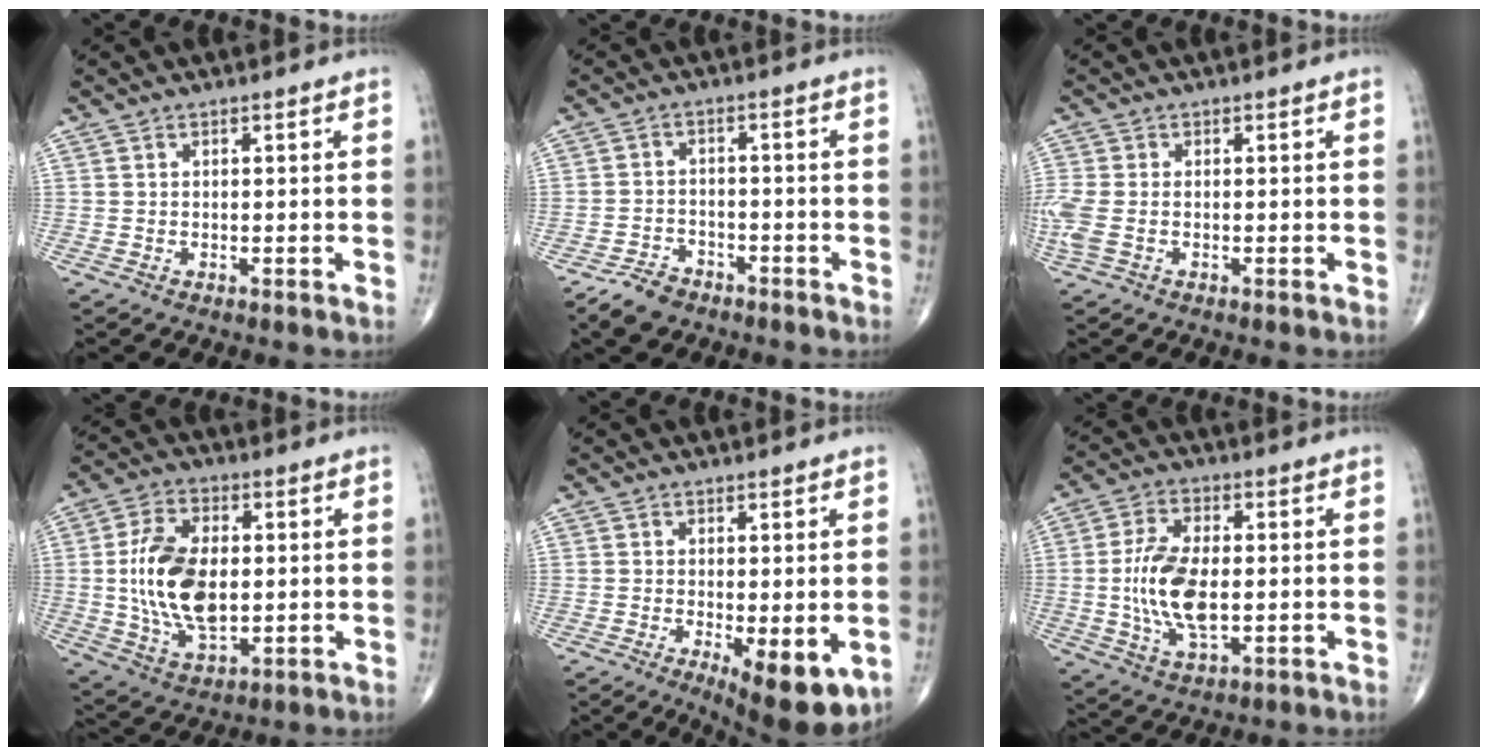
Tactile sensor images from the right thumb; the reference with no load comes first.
{"total": 5.3, "force": [-4.1, 2.9, 1.7], "torque": [-0.028, 0.014, -0.075]}
{"total": 5.4, "force": [-1.0, 3.2, 4.3], "torque": [-0.134, 0.001, -0.018]}
{"total": 15.1, "force": [0.4, 8.5, 12.5], "torque": [-0.227, -0.004, 0.011]}
{"total": 10.0, "force": [-3.0, 3.6, 8.9], "torque": [-0.117, -0.022, -0.035]}
{"total": 12.0, "force": [-0.7, 5.8, 10.4], "torque": [-0.207, -0.003, -0.011]}